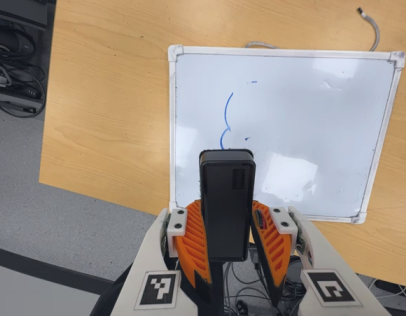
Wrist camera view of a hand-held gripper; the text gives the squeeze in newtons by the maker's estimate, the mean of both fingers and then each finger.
{"total": 5.7, "left": 5.2, "right": 6.3}